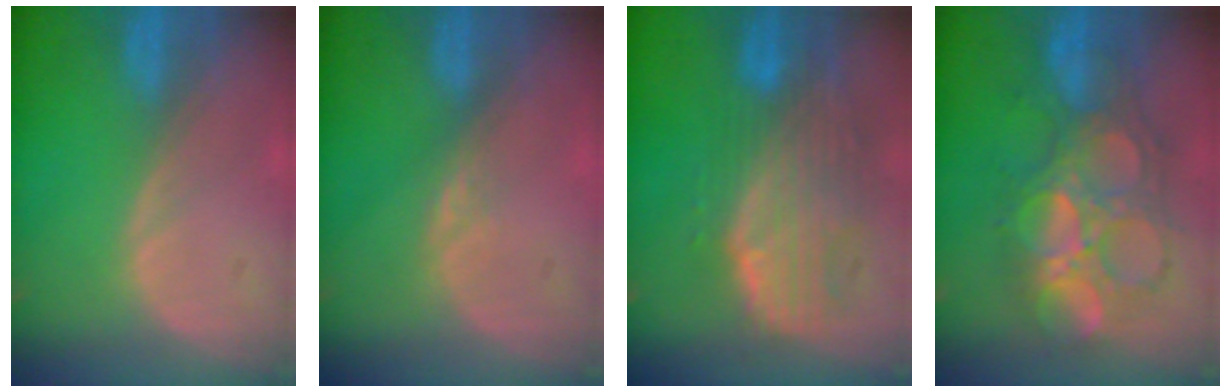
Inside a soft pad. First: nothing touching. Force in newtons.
{"total": 1.5, "press": 1.3, "slide": 0.8}
{"total": 10.6, "press": 9.1, "slide": 5.4}
{"total": 10.2, "press": 10.1, "slide": 0.7}